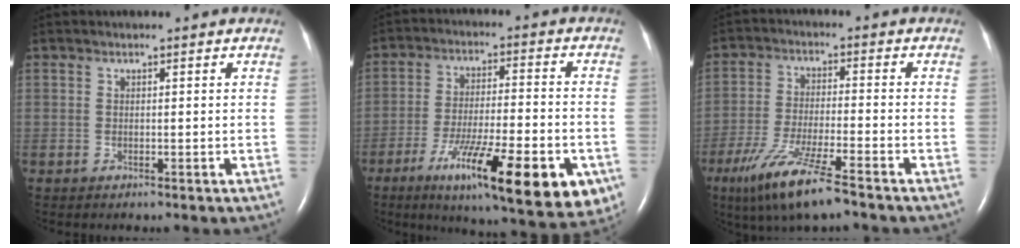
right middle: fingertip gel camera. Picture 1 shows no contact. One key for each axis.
{"total": 21.9, "fx": -10.3, "fy": 4.6, "fz": 18.8, "tx": -0.236, "ty": -0.029, "tz": -0.150}
{"total": 10.4, "fx": -6.8, "fy": 0.5, "fz": 7.8, "tx": -0.162, "ty": -0.030, "tz": -0.125}